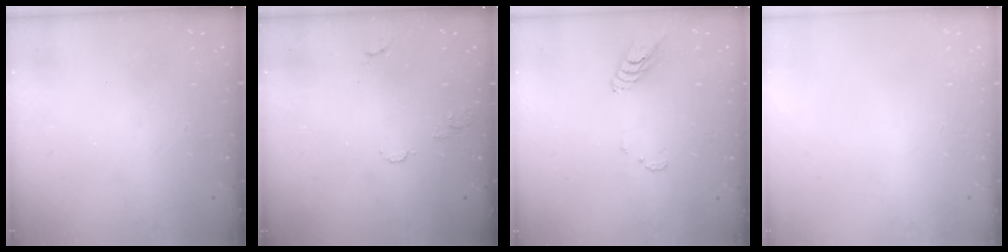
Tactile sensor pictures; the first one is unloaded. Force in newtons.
{"total": 5.1, "press": 5.1, "slide": 0.5}
{"total": 5.8, "press": 5.8, "slide": 0.4}
{"total": 0.0}